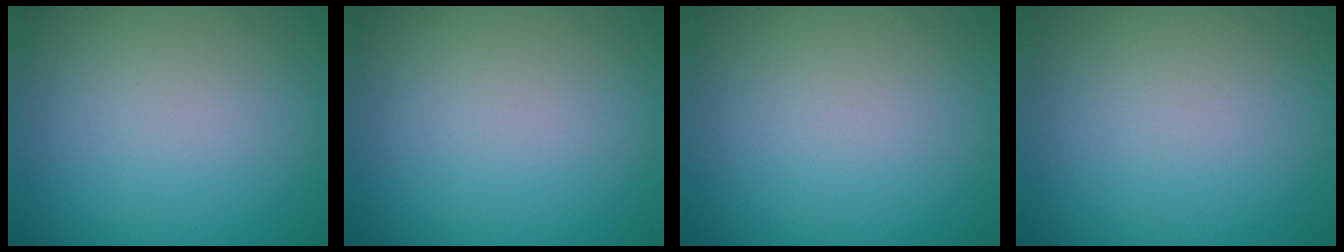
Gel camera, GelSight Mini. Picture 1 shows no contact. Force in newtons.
{"total": 0.0}
{"total": 0.0}
{"total": 0.0}